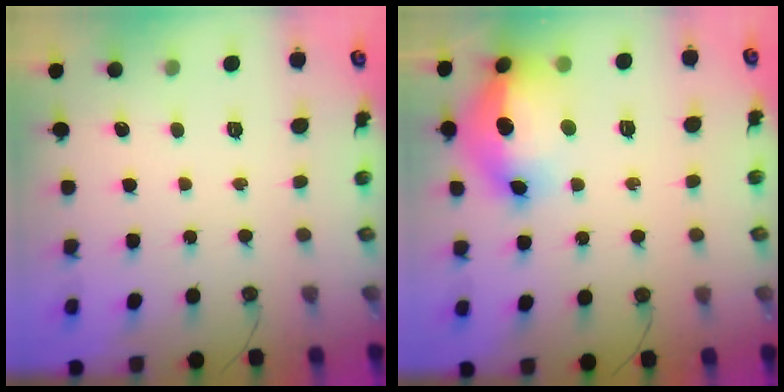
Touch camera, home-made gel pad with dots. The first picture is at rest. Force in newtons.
{"total": 22.6, "press": 21.5, "slide": 7.1}